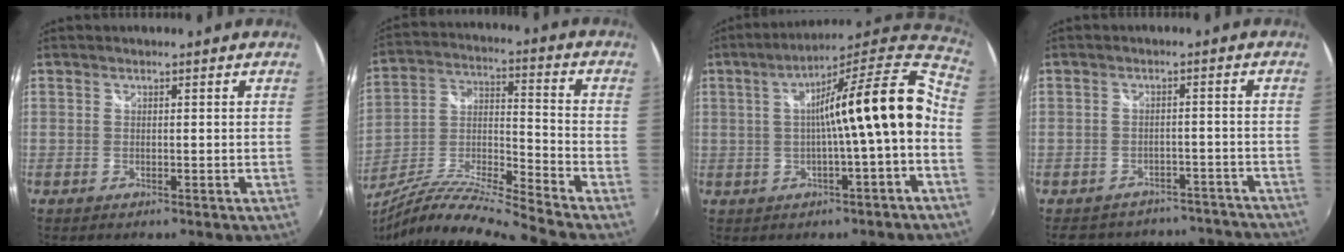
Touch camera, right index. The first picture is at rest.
{"total": 14.3, "force": [-11.9, -1.2, 7.9], "torque": [-0.148, -0.017, -0.231]}
{"total": 17.3, "force": [-1.3, 1.9, 17.2], "torque": [-0.242, 0.027, -0.017]}
{"total": 17.5, "force": [-15.5, 6.9, 4.4], "torque": [-0.089, 0.043, -0.177]}